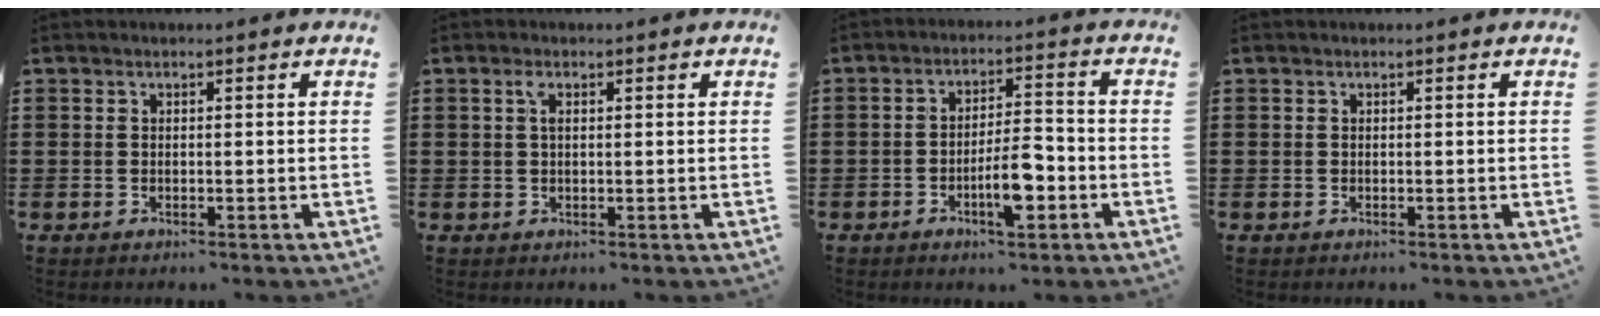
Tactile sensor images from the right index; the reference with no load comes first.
{"total": 1.7, "force": [0.5, 0.6, 1.5], "torque": [-0.032, 0.005, 0.007]}
{"total": 7.0, "force": [-2.8, 2.2, 6.0], "torque": [-0.111, -0.002, -0.049]}
{"total": 0.0}